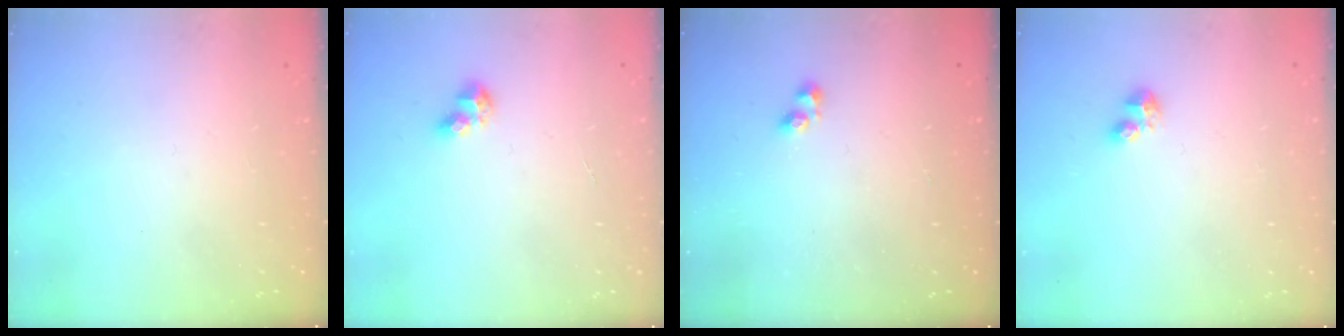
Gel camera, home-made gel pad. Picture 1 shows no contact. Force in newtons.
{"total": 5.6, "press": 5.6, "slide": 0.4}
{"total": 0.9, "press": 0.4, "slide": 0.8}
{"total": 2.3, "press": 2.2, "slide": 0.5}